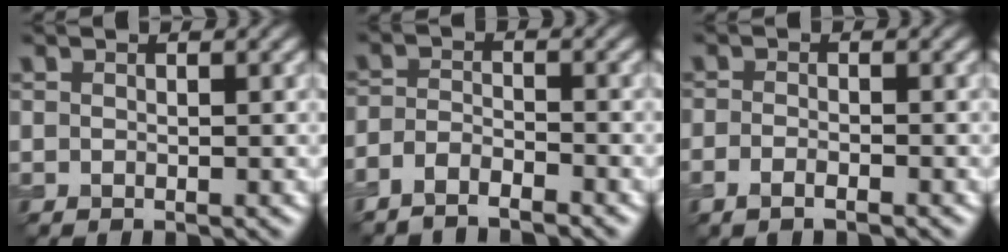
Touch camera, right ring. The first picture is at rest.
{"total": 2.4, "force": [-2.3, 0.4, 0.5], "torque": [-0.009, -0.002, -0.051]}
{"total": 1.2, "force": [-1.0, 0.1, 0.7], "torque": [-0.014, -0.003, -0.022]}